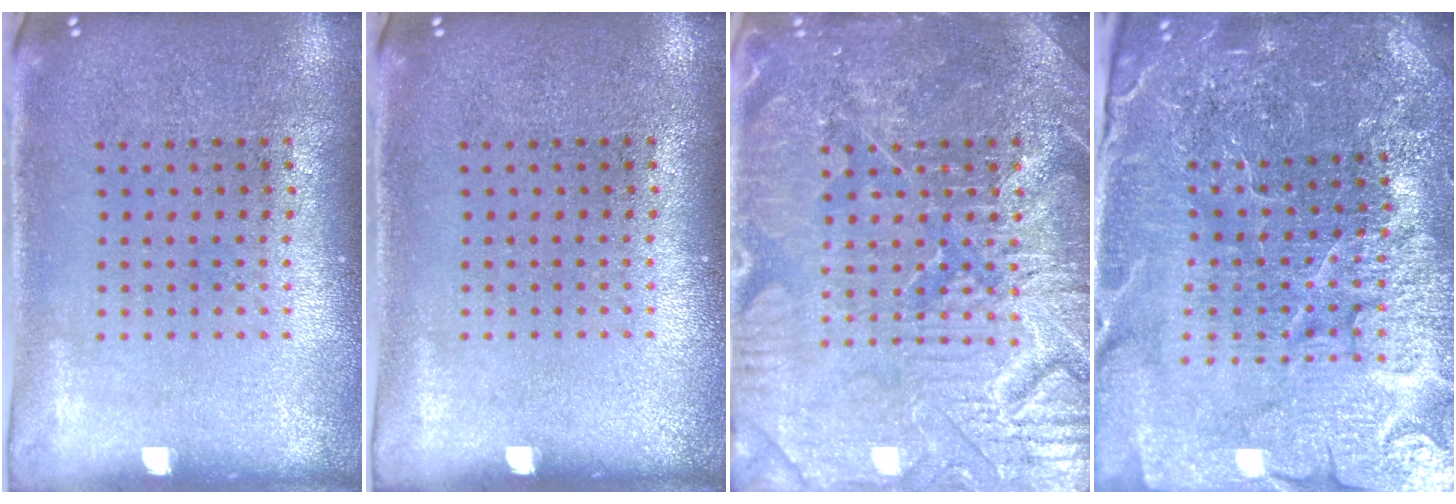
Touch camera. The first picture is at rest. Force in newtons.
{"total": 0.0}
{"total": 4.8, "press": 4.8, "slide": 0.6}
{"total": 5.8, "press": 5.2, "slide": 2.6}